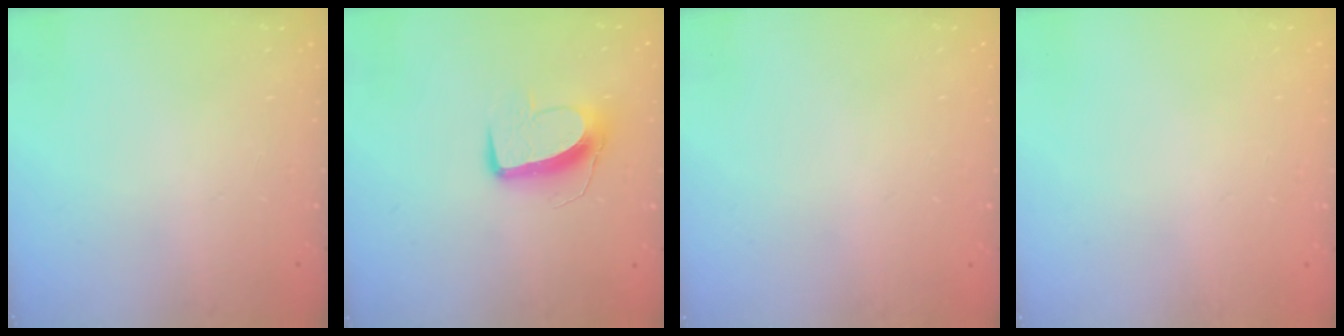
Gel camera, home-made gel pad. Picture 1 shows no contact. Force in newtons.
{"total": 10.5, "press": 10.5, "slide": 0.8}
{"total": 0.0}
{"total": 0.0}